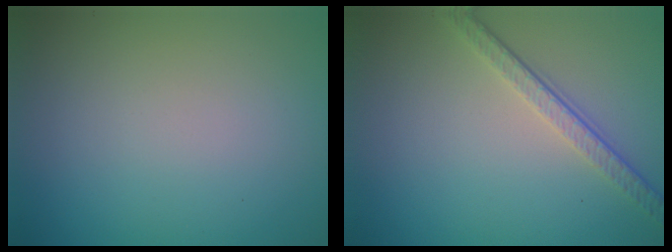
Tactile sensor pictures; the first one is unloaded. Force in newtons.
{"total": 3.5, "press": 2.5, "slide": 2.5}